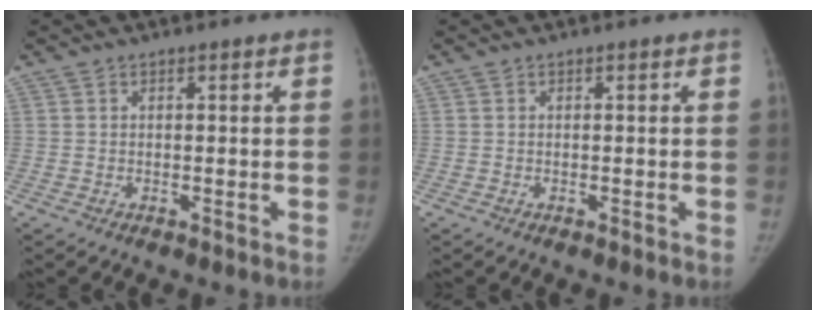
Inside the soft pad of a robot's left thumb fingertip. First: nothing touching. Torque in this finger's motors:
{"motor_torque": [-0.19, -0.03, -0.08, 0.18, -0.03]}